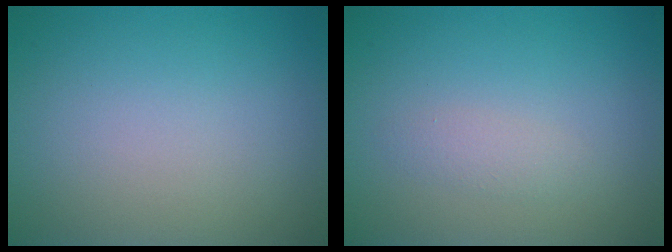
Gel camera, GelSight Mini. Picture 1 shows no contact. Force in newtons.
{"total": 1.1, "press": 1.1, "slide": 0.0}